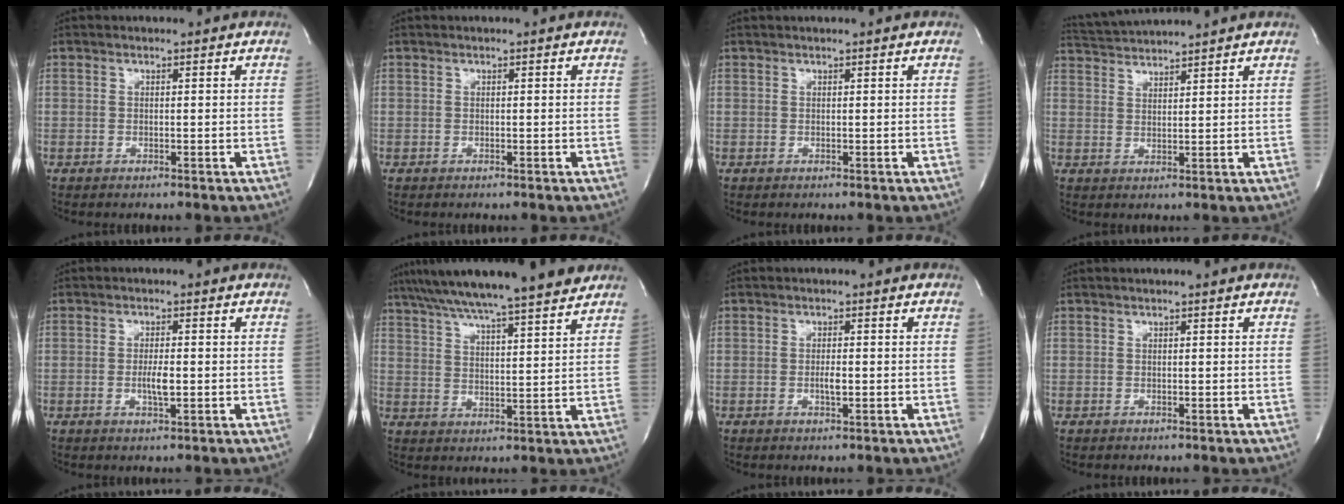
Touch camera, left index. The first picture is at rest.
{"total": 0.0}
{"total": 0.0}
{"total": 5.9, "force": [5.6, -1.3, 0.9], "torque": [-0.025, 0.013, 0.102]}
{"total": 2.7, "force": [-0.6, 0.5, 2.6], "torque": [-0.050, -0.006, -0.011]}
{"total": 18.5, "force": [16.0, 0.2, 9.5], "torque": [-0.168, 0.016, 0.234]}
{"total": 1.5, "force": [-0.4, 0.3, 1.4], "torque": [-0.027, -0.005, -0.008]}
{"total": 0.0}